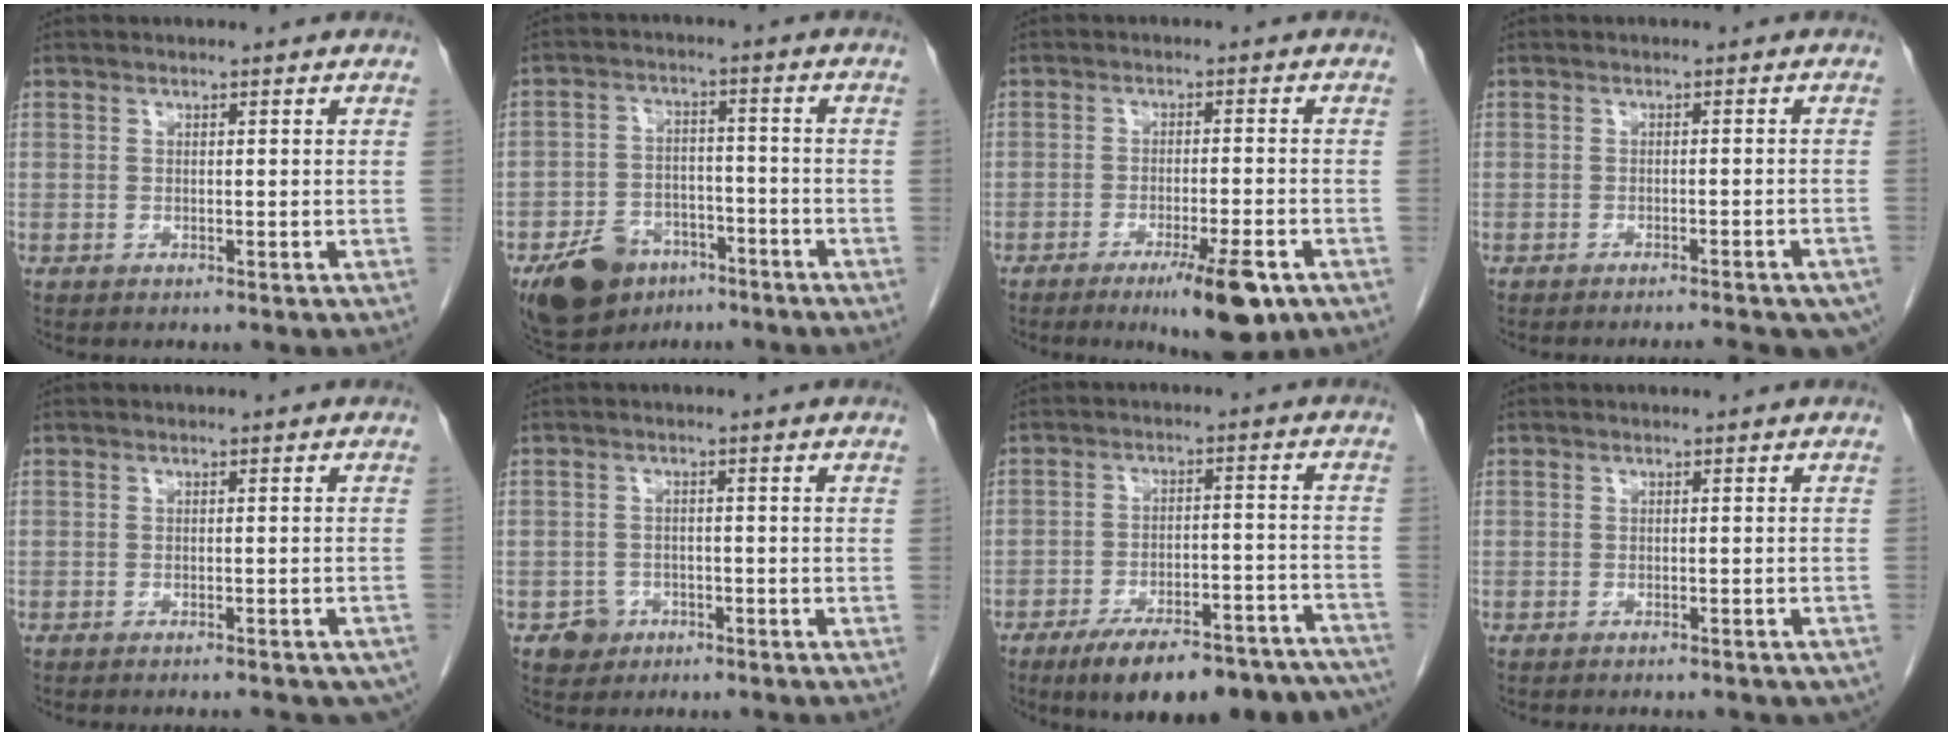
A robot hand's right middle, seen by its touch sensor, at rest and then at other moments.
{"total": 10.2, "force": [-6.7, 6.1, 4.6], "torque": [-0.087, 0.005, -0.107]}
{"total": 8.4, "force": [-4.8, 1.0, 6.8], "torque": [-0.102, -0.016, -0.068]}
{"total": 10.6, "force": [-9.2, 1.4, 5.1], "torque": [-0.045, -0.008, -0.098]}
{"total": 8.4, "force": [-7.4, 1.9, 3.6], "torque": [-0.042, -0.010, -0.077]}
{"total": 2.9, "force": [-1.6, 2.4, 0.3], "torque": [-0.001, 0.012, -0.023]}
{"total": 21.2, "force": [-17.6, 5.1, 10.5], "torque": [-0.096, 0.018, -0.239]}
{"total": 6.5, "force": [-5.7, 2.0, 2.6], "torque": [-0.032, -0.005, -0.058]}